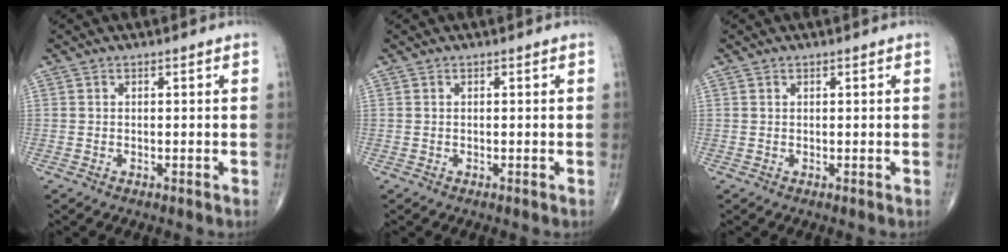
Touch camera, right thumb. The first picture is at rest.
{"total": 0.0}
{"total": 0.0}